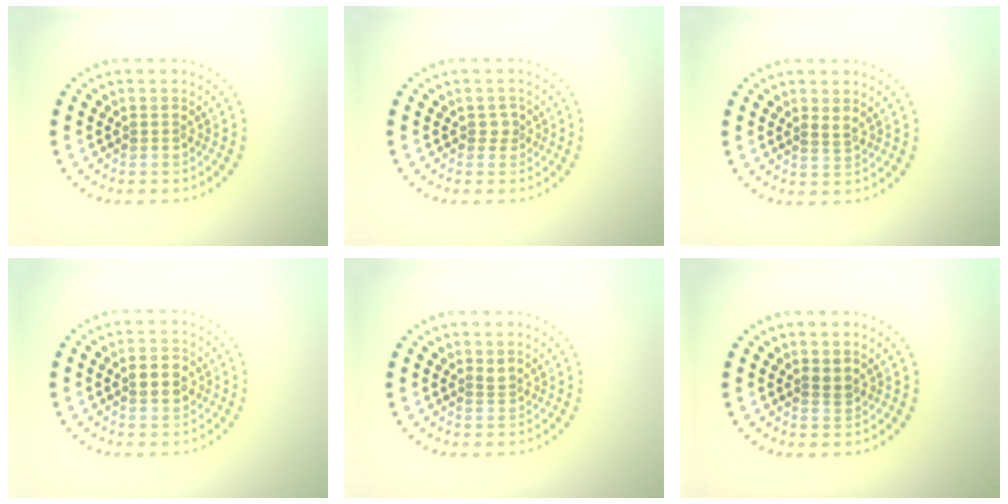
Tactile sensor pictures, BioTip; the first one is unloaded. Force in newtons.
{"total": 0.9, "press": 0.7, "slide": 0.7}
{"total": 0.9, "press": 0.8, "slide": 0.4}
{"total": 2.6, "press": 2.6, "slide": 0.1}
{"total": 0.9, "press": 0.5, "slide": 0.7}
{"total": 1.1, "press": 0.9, "slide": 0.7}